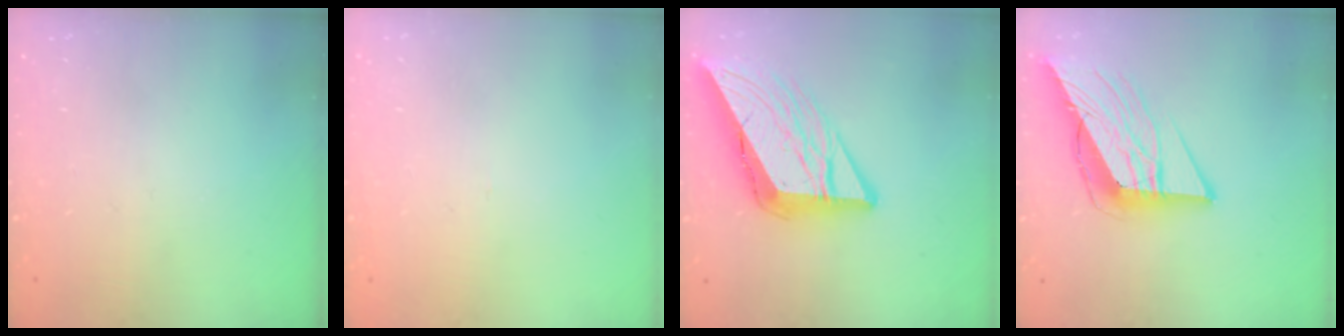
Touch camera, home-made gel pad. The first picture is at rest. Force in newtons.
{"total": 2.7, "press": 2.7, "slide": 0.3}
{"total": 17.8, "press": 17.7, "slide": 2.2}
{"total": 14.7, "press": 14.6, "slide": 1.7}